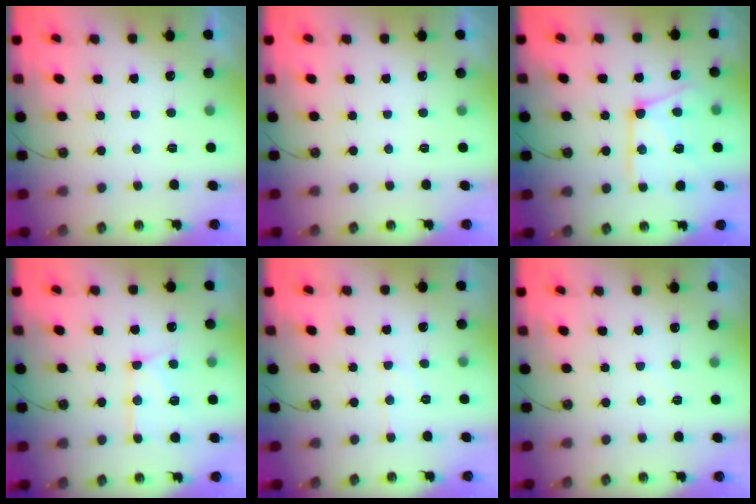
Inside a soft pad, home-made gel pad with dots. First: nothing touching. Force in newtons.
{"total": 0.0}
{"total": 17.4, "press": 17.3, "slide": 1.9}
{"total": 13.5, "press": 13.5, "slide": 0.9}
{"total": 5.8, "press": 5.8, "slide": 0.5}
{"total": 3.9, "press": 3.9, "slide": 0.6}